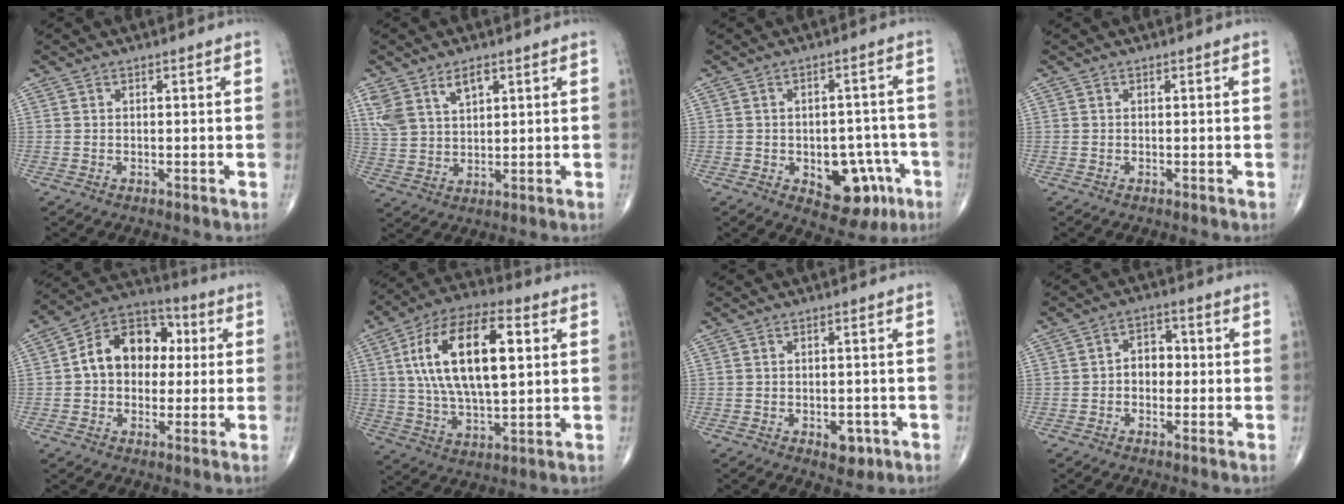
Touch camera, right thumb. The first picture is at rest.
{"total": 7.5, "force": [4.2, 4.1, 4.7], "torque": [-0.086, -0.012, 0.090]}
{"total": 11.9, "force": [-4.6, 7.3, 8.1], "torque": [-0.065, 0.033, -0.048]}
{"total": 0.0}
{"total": 14.2, "force": [1.5, 10.5, 9.4], "torque": [-0.111, 0.029, 0.013]}
{"total": 20.7, "force": [4.6, 9.4, 17.8], "torque": [-0.317, 0.006, 0.077]}
{"total": 3.9, "force": [-1.5, 2.3, 2.6], "torque": [-0.019, 0.004, -0.014]}
{"total": 4.9, "force": [-0.3, 3.6, 3.2], "torque": [-0.028, 0.018, -0.014]}